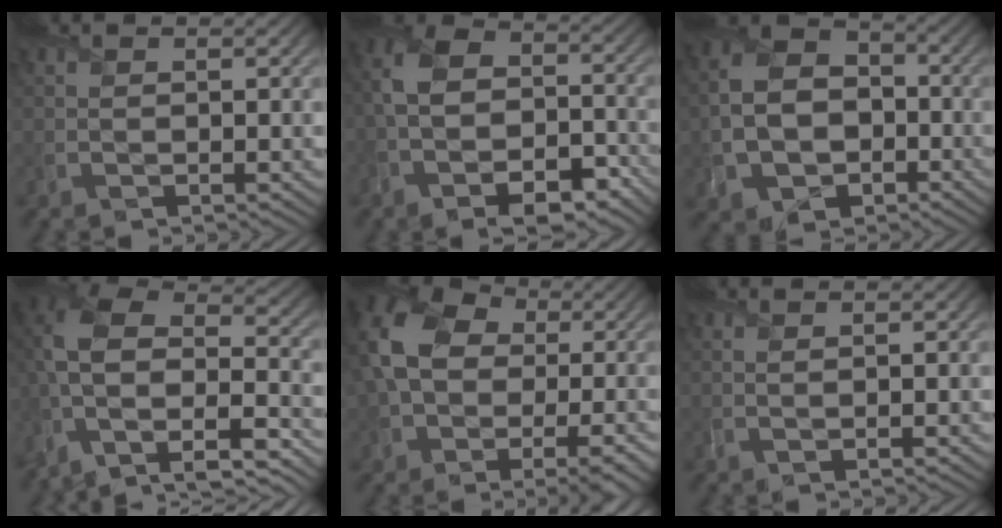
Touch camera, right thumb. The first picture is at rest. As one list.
[{"total": 13.0, "force": [-4.9, 8.2, 8.8], "torque": [-0.190, -0.035, -0.074]}, {"total": 10.7, "force": [-2.8, 8.1, 6.4], "torque": [-0.150, -0.031, -0.054]}, {"total": 15.3, "force": [-6.1, 9.0, 10.7], "torque": [-0.252, -0.032, -0.083]}, {"total": 16.0, "force": [-0.8, 11.9, 10.6], "torque": [-0.237, -0.020, -0.002]}, {"total": 0.6, "force": [0.4, 0.0, 0.5], "torque": [-0.012, 0.005, 0.004]}]